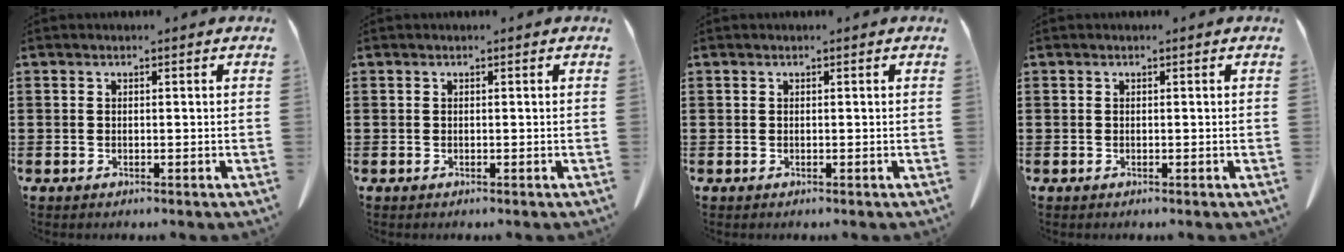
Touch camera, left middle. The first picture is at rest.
{"total": 0.0}
{"total": 0.0}
{"total": 0.0}